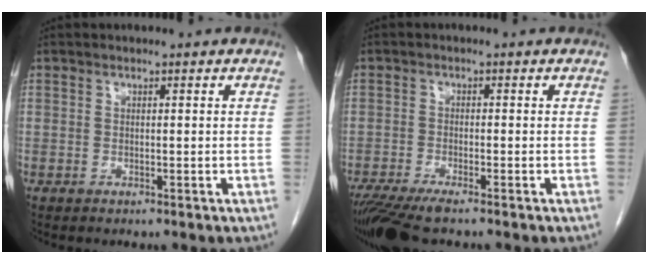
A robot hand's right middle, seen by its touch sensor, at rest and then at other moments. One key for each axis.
{"total": 6.7, "fx": -5.3, "fy": 0.4, "fz": 4.1, "tx": -0.069, "ty": -0.018, "tz": -0.094}